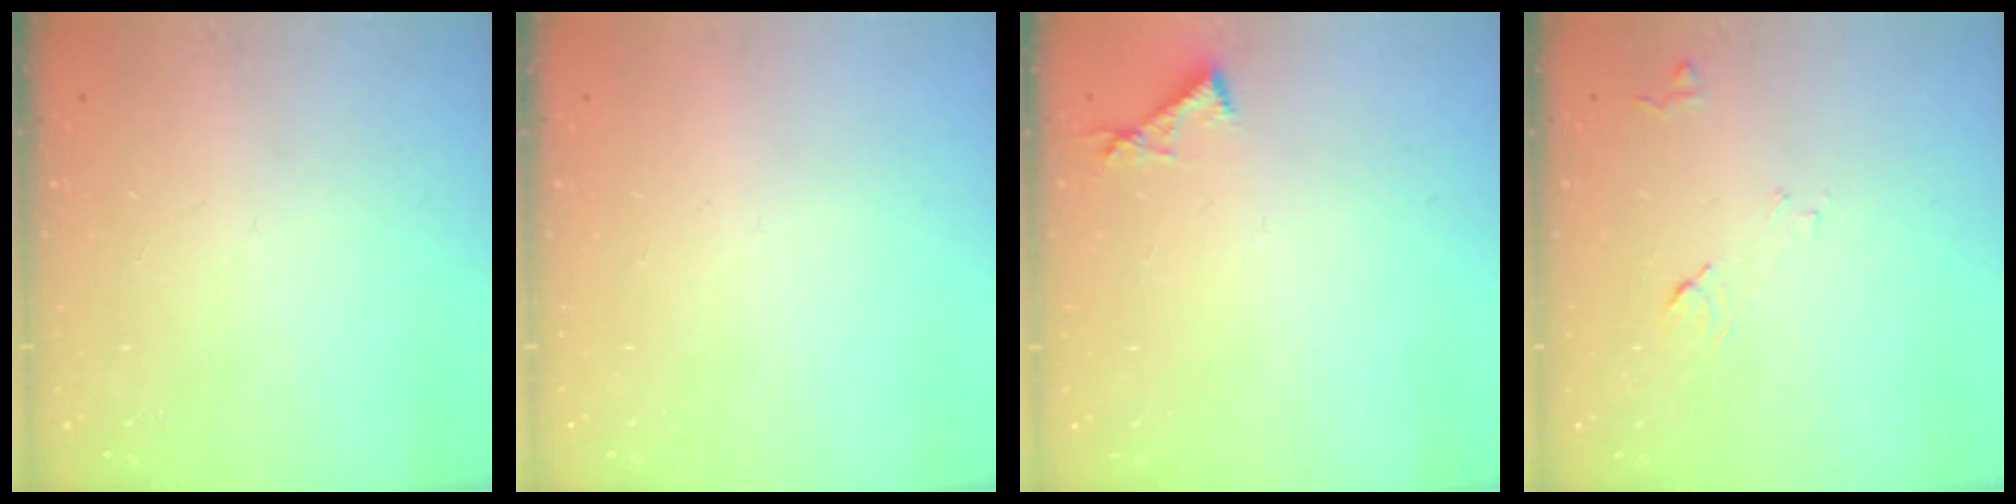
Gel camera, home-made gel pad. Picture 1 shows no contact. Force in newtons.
{"total": 0.0}
{"total": 4.2, "press": 4.2, "slide": 0.4}
{"total": 8.0, "press": 7.9, "slide": 0.8}